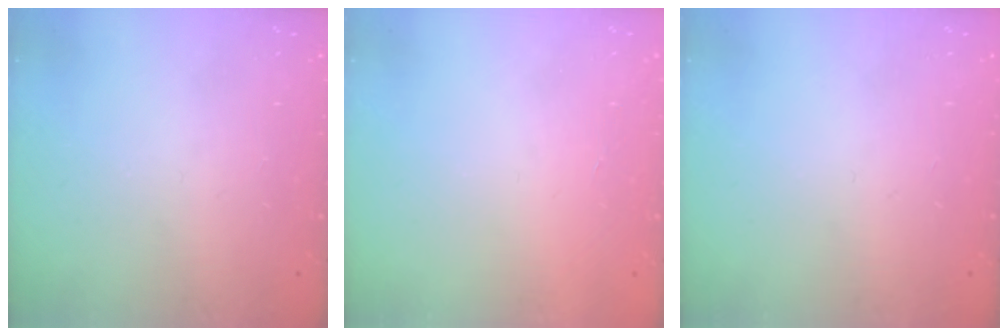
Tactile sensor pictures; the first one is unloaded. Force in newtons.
{"total": 1.6, "press": 1.5, "slide": 0.1}
{"total": 0.0}